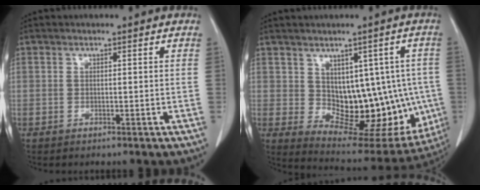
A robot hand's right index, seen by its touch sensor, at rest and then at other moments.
{"total": 15.1, "force": [-0.4, 8.7, 12.3], "torque": [-0.135, 0.014, 0.021]}